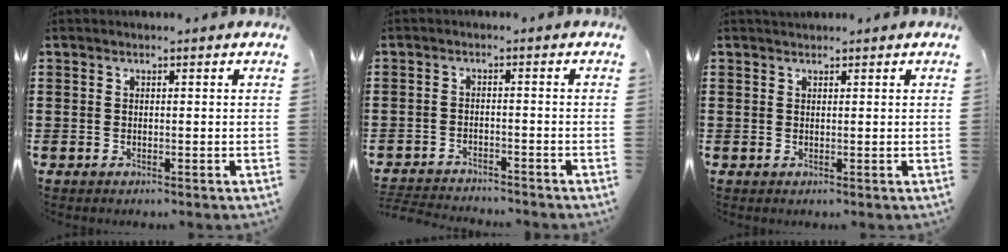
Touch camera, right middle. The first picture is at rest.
{"total": 2.7, "force": [-2.7, 0.2, 0.0], "torque": [-0.005, -0.001, -0.059]}
{"total": 0.7, "force": [0.7, 0.1, 0.0], "torque": [-0.002, -0.002, 0.014]}